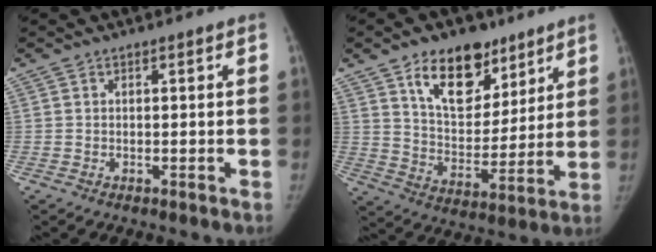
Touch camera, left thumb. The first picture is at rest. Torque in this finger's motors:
{"motor_torque": [1.97, 0.52, 0.96, -1.45, 0.35]}